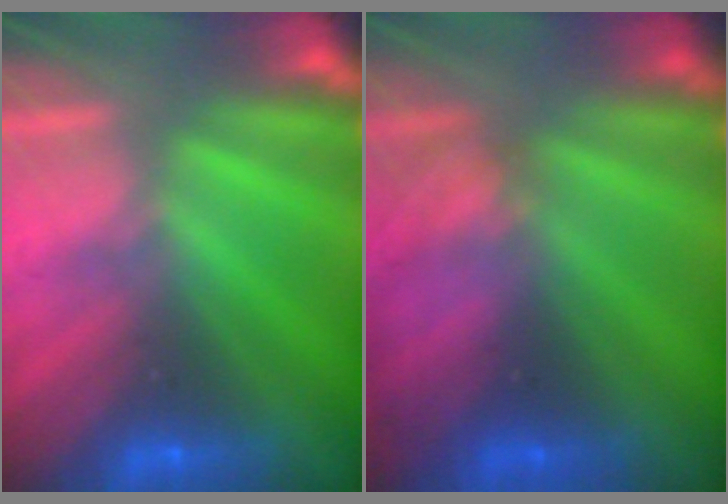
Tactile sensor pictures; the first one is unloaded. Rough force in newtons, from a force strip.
{"total": 2.2}